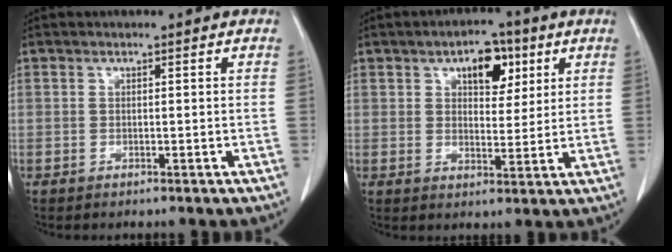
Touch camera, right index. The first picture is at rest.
{"total": 6.9, "force": [3.3, 3.6, 4.9], "torque": [-0.069, 0.011, 0.050]}